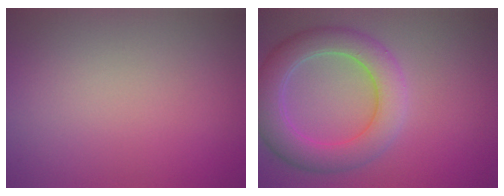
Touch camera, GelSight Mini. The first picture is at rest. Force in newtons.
{"total": 5.9, "press": 5.9, "slide": 0.4}